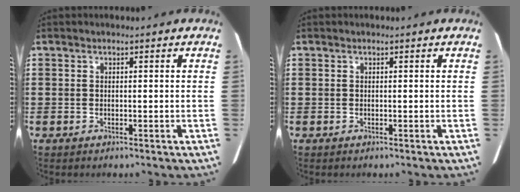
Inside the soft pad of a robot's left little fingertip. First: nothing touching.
{"total": 0.0}